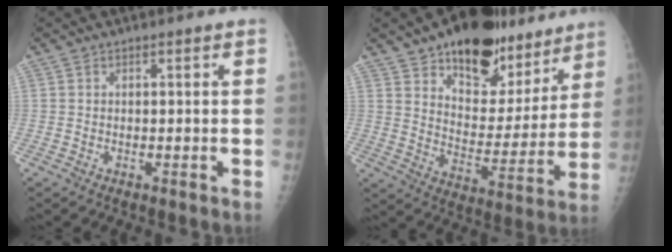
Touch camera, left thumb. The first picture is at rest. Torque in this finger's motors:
{"motor_torque": [0.43, 0.38, 0.33, -0.20, 0.10]}